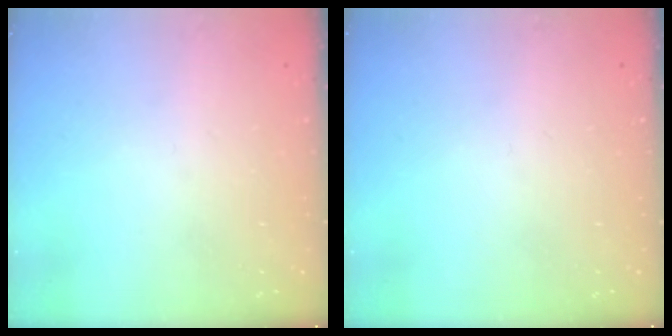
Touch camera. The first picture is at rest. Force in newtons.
{"total": 0.0}